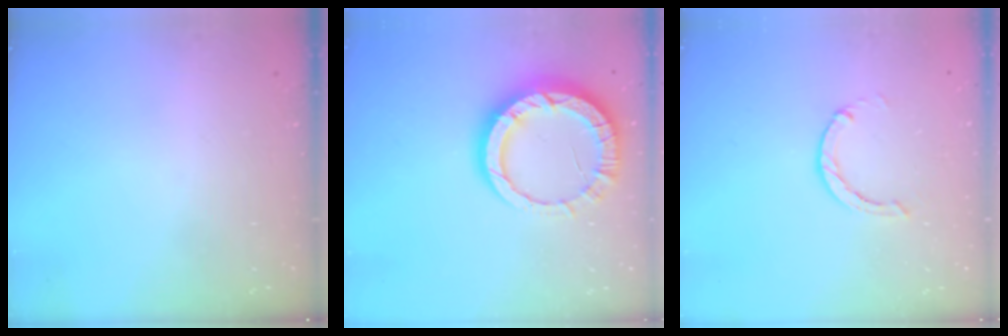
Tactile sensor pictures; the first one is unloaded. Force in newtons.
{"total": 13.4, "press": 13.3, "slide": 1.4}
{"total": 0.0}